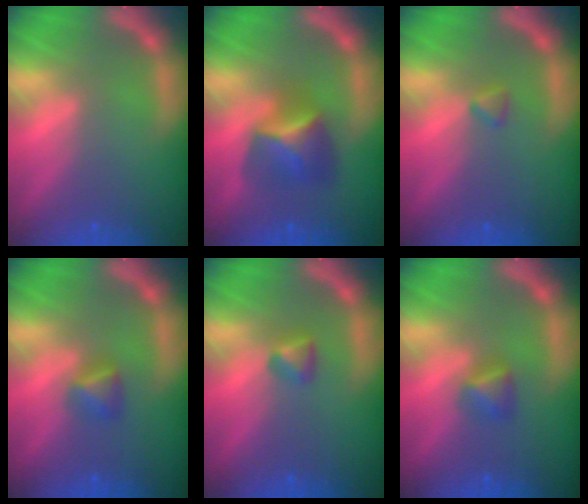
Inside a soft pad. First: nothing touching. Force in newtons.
{"total": 4.4}
{"total": 0.9}
{"total": 1.9}
{"total": 1.4}
{"total": 1.9}